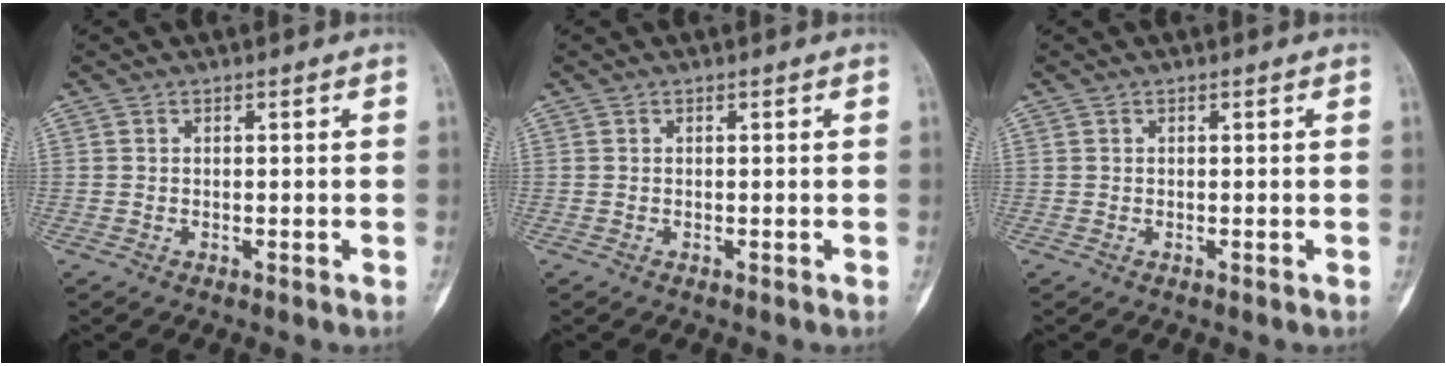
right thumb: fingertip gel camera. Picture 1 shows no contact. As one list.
[{"total": 0.0}, {"total": 0.0}]